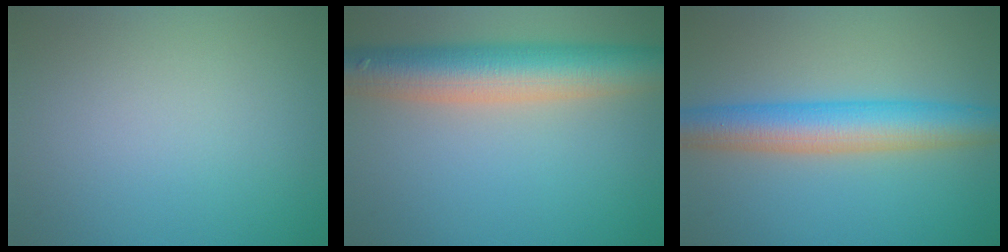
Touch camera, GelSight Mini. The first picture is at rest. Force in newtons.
{"total": 8.9, "press": 8.9, "slide": 0.5}
{"total": 6.7, "press": 6.7, "slide": 0.1}